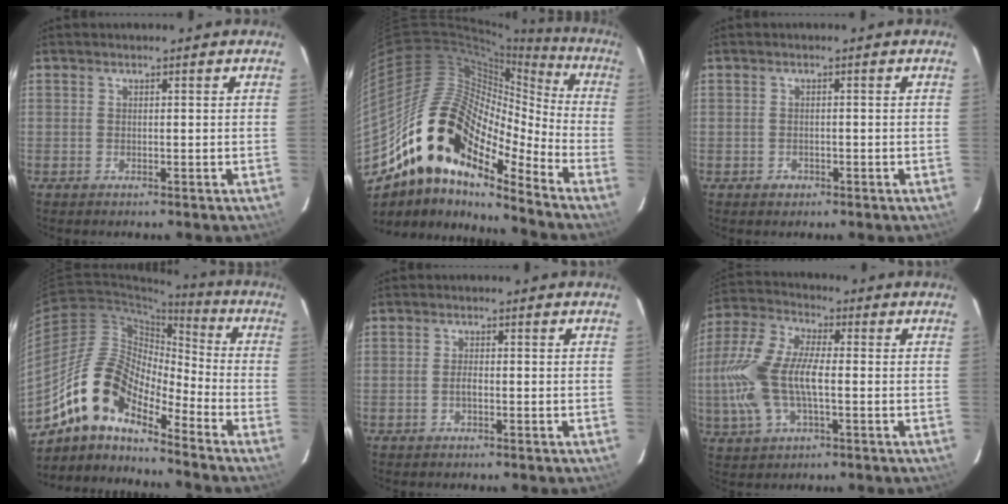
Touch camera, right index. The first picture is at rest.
{"total": 19.9, "force": [-13.3, 8.3, 12.2], "torque": [-0.198, -0.001, -0.259]}
{"total": 1.7, "force": [-0.8, 1.4, 0.3], "torque": [-0.004, 0.003, -0.009]}
{"total": 14.3, "force": [-10.7, 4.7, 8.1], "torque": [-0.137, 0.006, -0.216]}
{"total": 1.4, "force": [-0.5, 0.5, 1.2], "torque": [-0.026, 0.002, -0.010]}
{"total": 14.7, "force": [-1.6, 6.8, 13.0], "torque": [-0.289, 0.010, -0.035]}